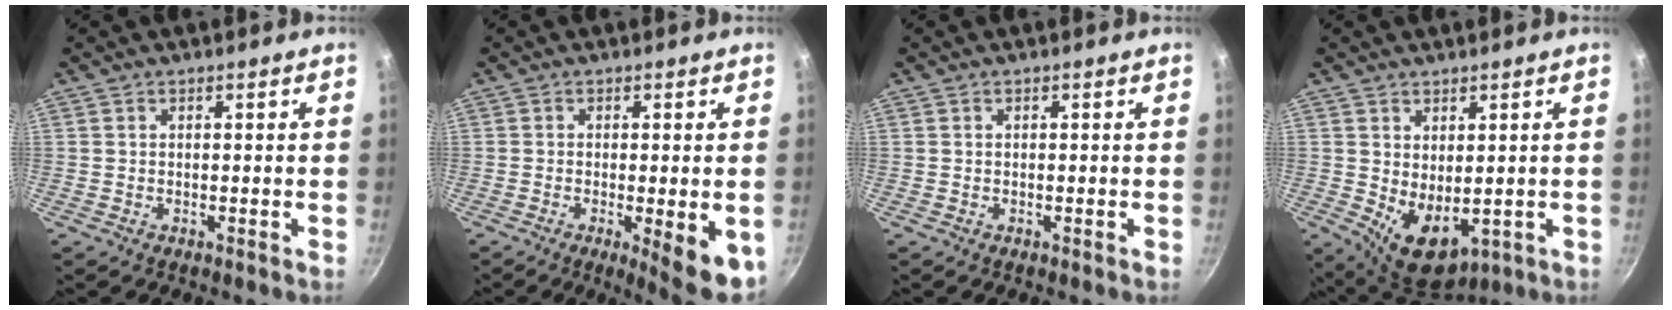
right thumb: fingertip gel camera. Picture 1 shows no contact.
{"total": 9.2, "force": [-3.3, 2.2, 8.3], "torque": [-0.107, -0.018, -0.042]}
{"total": 0.0}
{"total": 9.5, "force": [-1.2, 5.4, 7.8], "torque": [-0.110, -0.011, 0.010]}